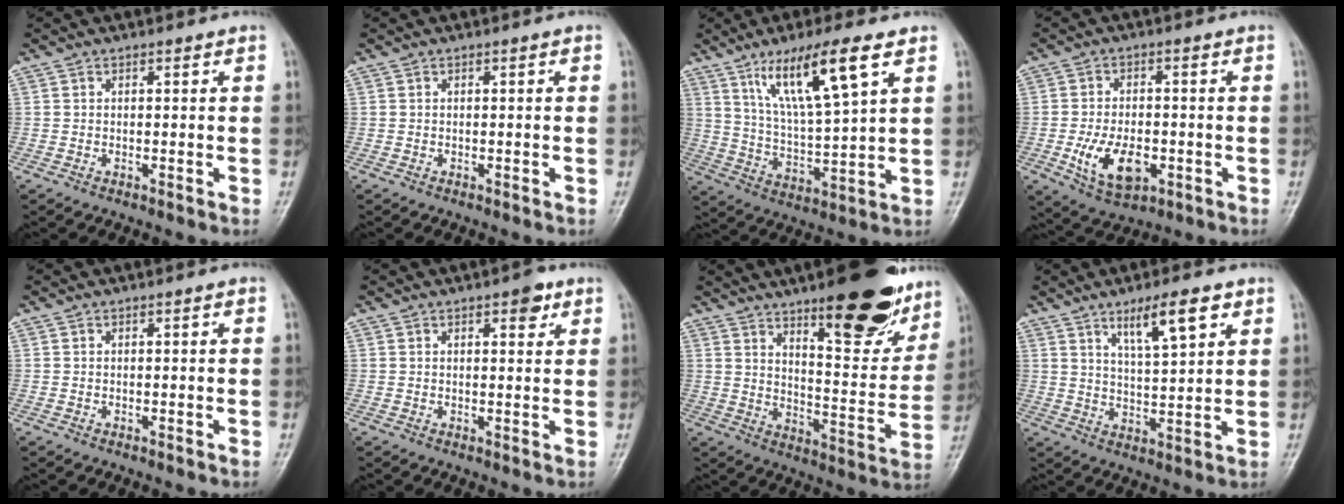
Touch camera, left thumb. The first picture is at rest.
{"total": 0.0}
{"total": 14.1, "force": [7.6, 2.4, 11.6], "torque": [-0.208, -0.031, 0.145]}
{"total": 9.6, "force": [-2.6, 5.7, 7.2], "torque": [-0.118, 0.002, -0.034]}
{"total": 0.0}
{"total": 3.4, "force": [2.0, 1.4, 2.3], "torque": [-0.019, -0.006, 0.024]}
{"total": 20.6, "force": [13.3, 6.4, 14.4], "torque": [-0.149, -0.075, 0.197]}
{"total": 8.8, "force": [5.1, 2.1, 6.9], "torque": [-0.109, -0.028, 0.091]}